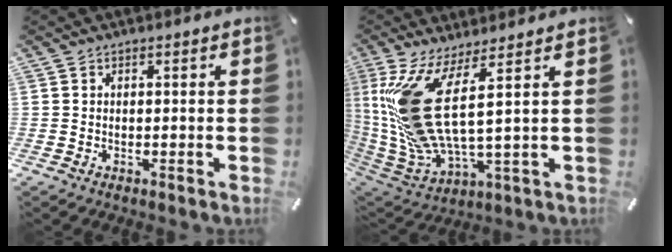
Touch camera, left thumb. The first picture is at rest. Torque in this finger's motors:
{"motor_torque": [1.34, 1.67, 1.68, -1.09, 1.05]}